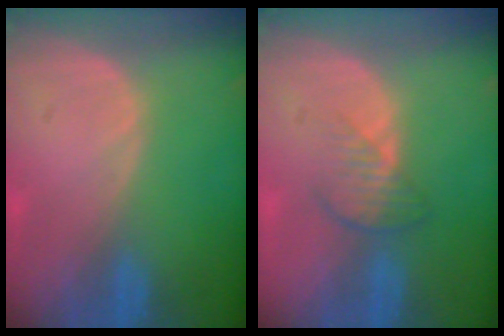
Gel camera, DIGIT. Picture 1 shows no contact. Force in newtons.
{"total": 3.7, "press": 3.2, "slide": 1.8}